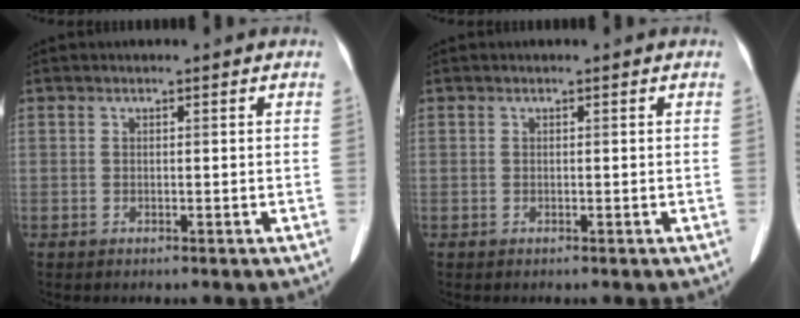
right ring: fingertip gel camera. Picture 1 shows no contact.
{"total": 0.0}